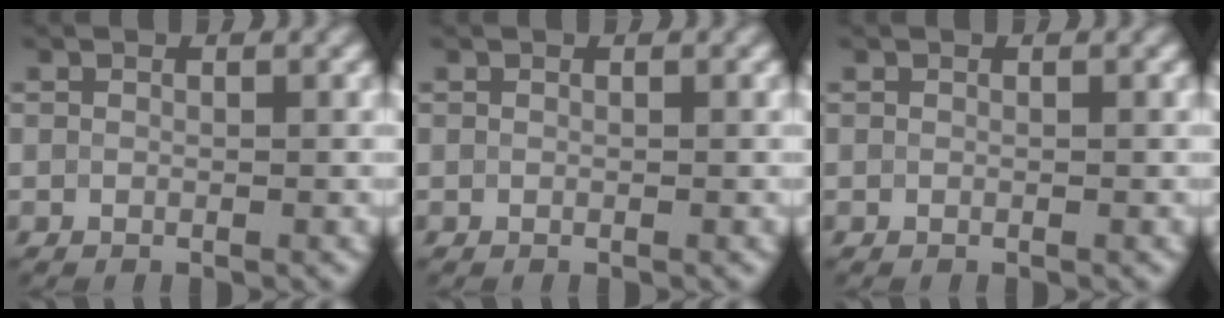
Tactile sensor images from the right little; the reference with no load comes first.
{"total": 0.0}
{"total": 0.0}